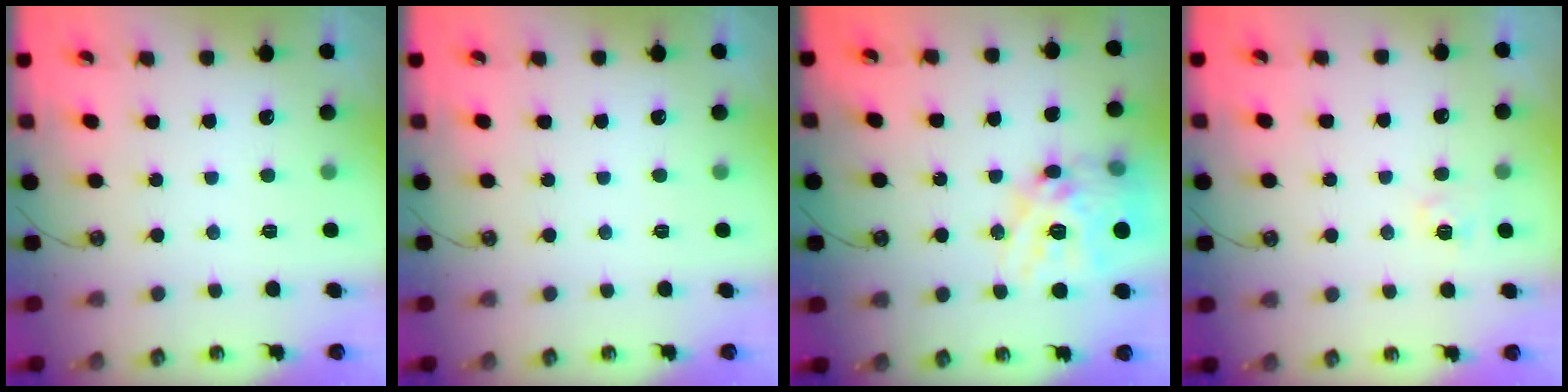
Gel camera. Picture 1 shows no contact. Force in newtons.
{"total": 0.0}
{"total": 17.8, "press": 17.7, "slide": 1.6}
{"total": 2.7, "press": 2.6, "slide": 0.3}